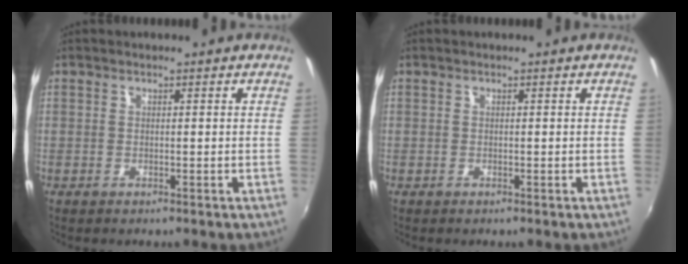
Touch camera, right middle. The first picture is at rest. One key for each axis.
{"total": 0.0}